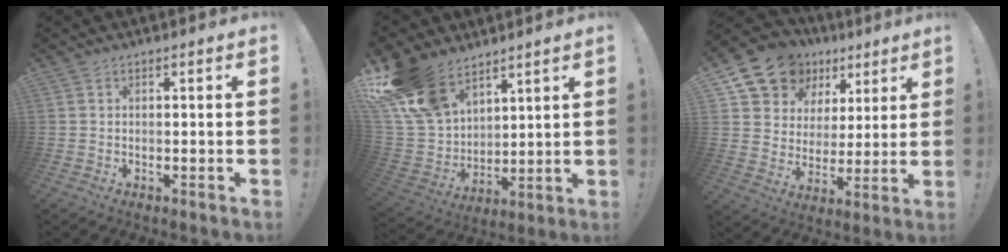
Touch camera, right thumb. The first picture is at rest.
{"total": 18.8, "force": [12.6, 11.0, 8.5], "torque": [-0.175, -0.073, 0.245]}
{"total": 14.8, "force": [9.8, 10.2, 4.4], "torque": [-0.088, -0.060, 0.195]}